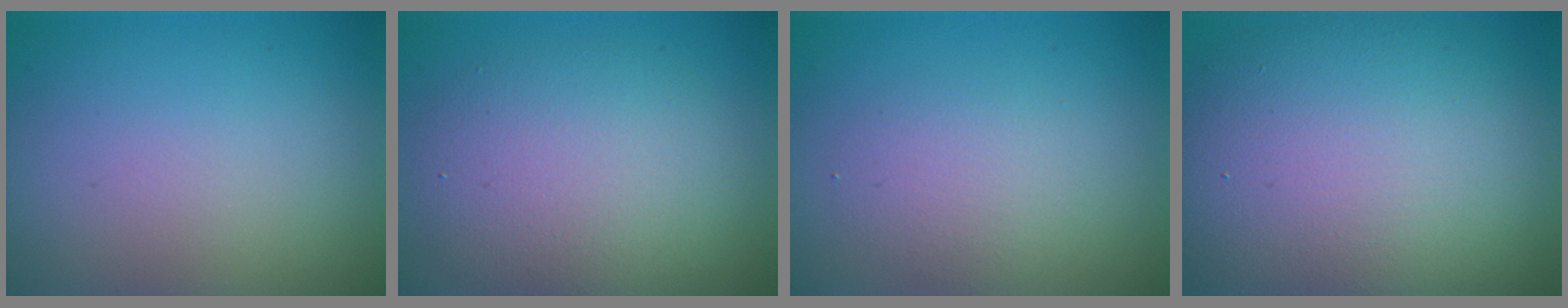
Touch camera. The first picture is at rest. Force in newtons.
{"total": 6.0, "press": 6.0, "slide": 0.4}
{"total": 2.4, "press": 2.4, "slide": 0.1}
{"total": 13.9, "press": 13.9, "slide": 0.5}